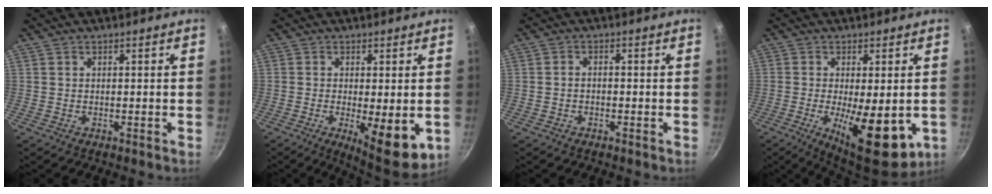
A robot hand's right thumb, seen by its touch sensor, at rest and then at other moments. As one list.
[{"total": 9.9, "force": [-1.9, 3.0, 9.3], "torque": [-0.123, -0.011, -0.014]}, {"total": 1.4, "force": [-0.7, 0.8, 0.9], "torque": [-0.016, 0.013, -0.012]}, {"total": 14.3, "force": [-3.2, 5.2, 12.9], "torque": [-0.177, -0.012, -0.035]}]